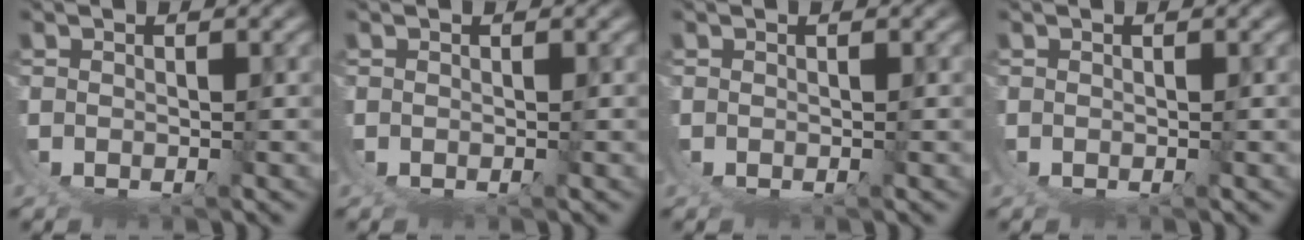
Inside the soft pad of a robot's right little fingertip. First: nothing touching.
{"total": 0.0}
{"total": 0.0}
{"total": 0.0}